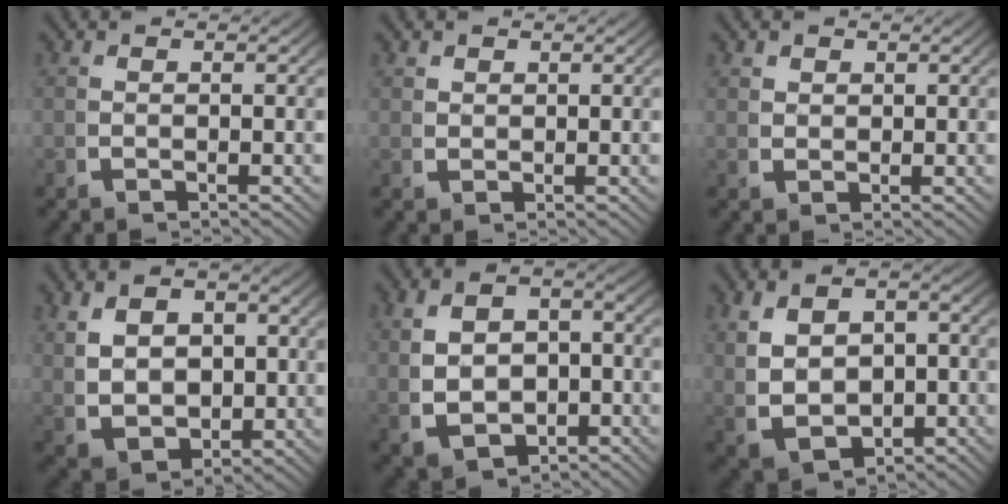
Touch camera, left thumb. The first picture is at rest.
{"total": 1.2, "force": [0.9, 0.7, 0.3], "torque": [0.000, 0.002, 0.021]}
{"total": 1.4, "force": [0.9, 1.0, 0.4], "torque": [-0.002, 0.001, 0.023]}
{"total": 8.8, "force": [0.1, 6.5, 5.9], "torque": [-0.121, -0.034, 0.021]}
{"total": 7.9, "force": [-1.1, 5.9, 5.2], "torque": [-0.085, -0.022, -0.003]}
{"total": 9.0, "force": [-1.0, 6.6, 6.0], "torque": [-0.112, -0.032, 0.004]}